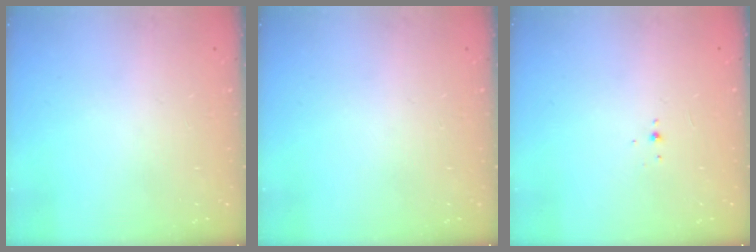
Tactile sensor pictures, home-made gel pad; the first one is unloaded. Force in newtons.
{"total": 0.0}
{"total": 2.1, "press": 1.9, "slide": 0.8}